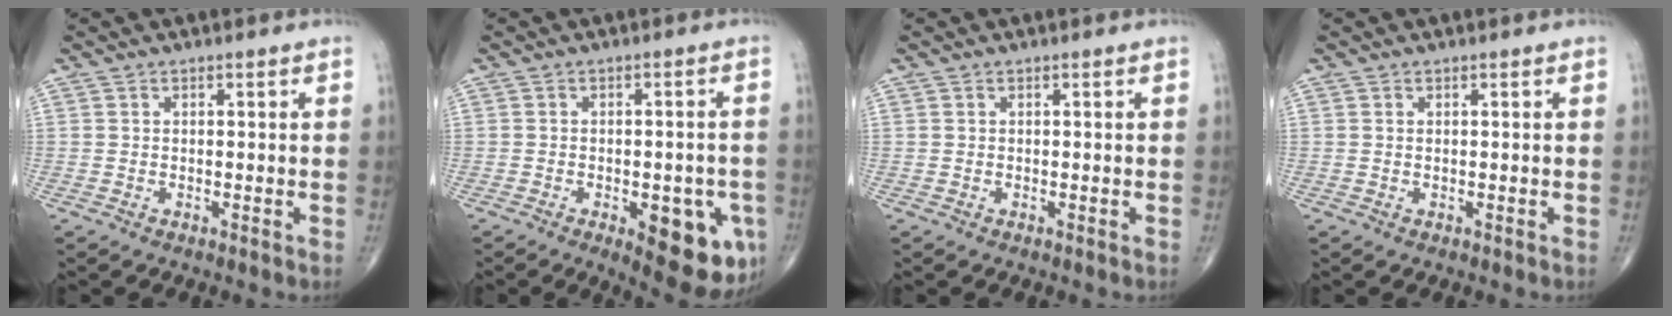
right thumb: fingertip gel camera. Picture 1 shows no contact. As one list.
[{"total": 13.2, "force": [-4.9, 5.7, 10.9], "torque": [-0.110, 0.006, -0.048]}, {"total": 0.0}, {"total": 0.0}]